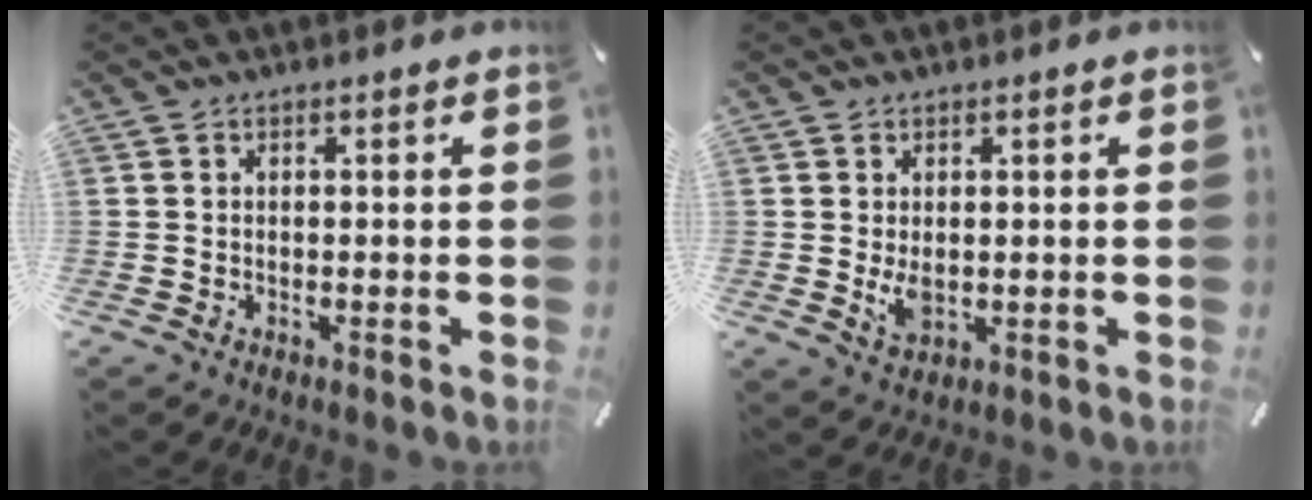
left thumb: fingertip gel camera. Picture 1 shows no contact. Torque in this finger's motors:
{"motor_torque": [0.60, 0.59, 0.71, -0.04, 0.00]}